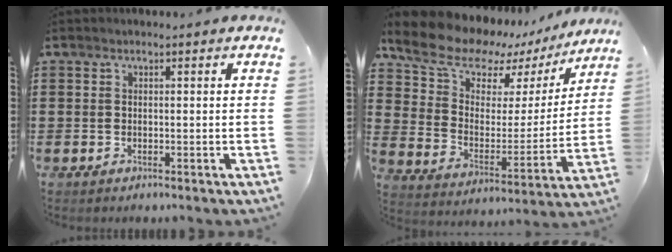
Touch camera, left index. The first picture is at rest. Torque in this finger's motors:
{"motor_torque": [2.14, 0.00, 0.51, 0.10]}